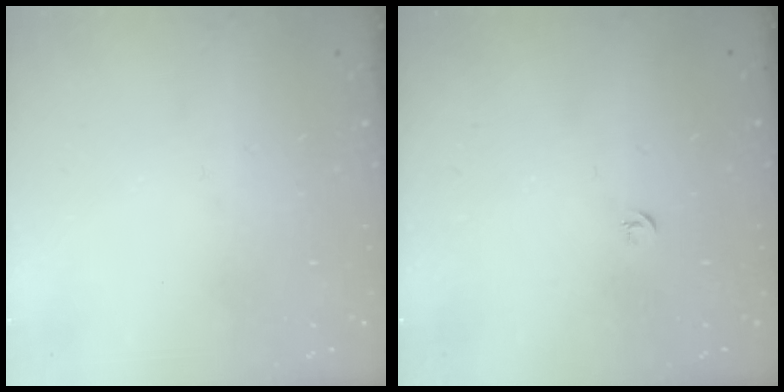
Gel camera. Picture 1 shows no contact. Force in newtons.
{"total": 2.7, "press": 2.6, "slide": 0.6}